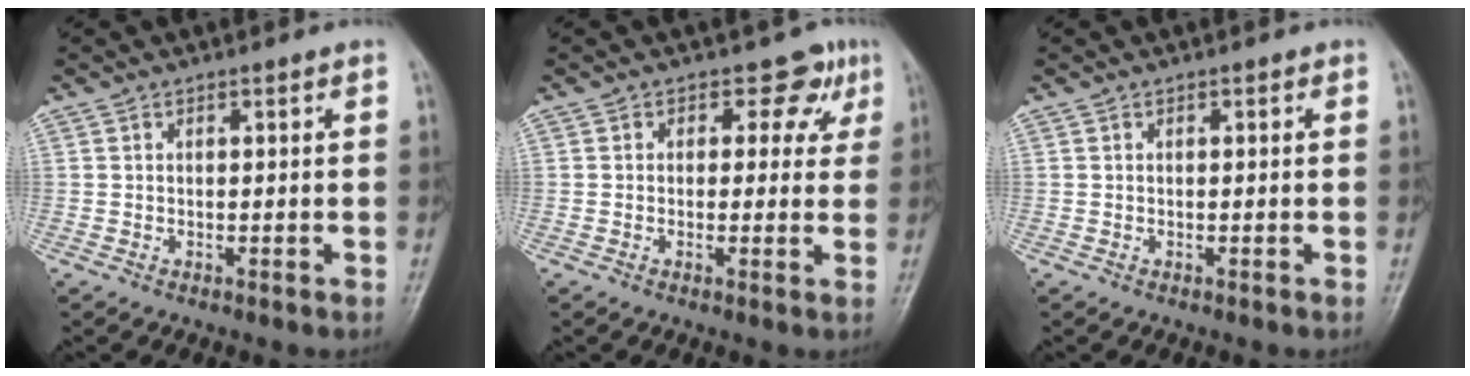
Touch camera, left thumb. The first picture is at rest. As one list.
[{"total": 5.0, "force": [2.1, 3.8, 2.5], "torque": [0.013, 0.001, 0.015]}, {"total": 0.0}]